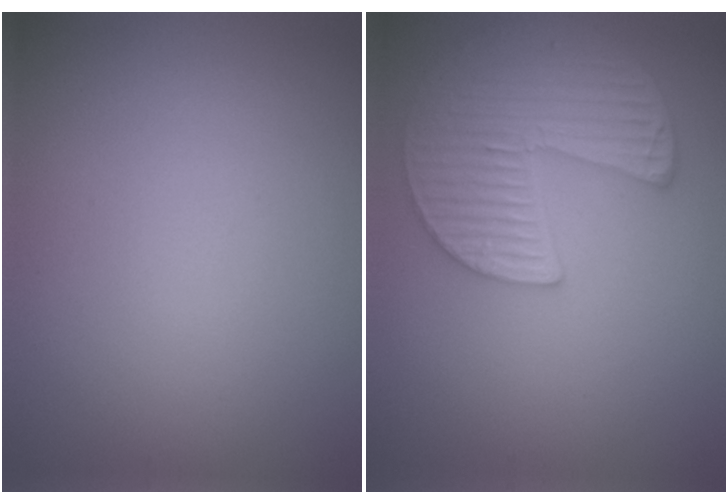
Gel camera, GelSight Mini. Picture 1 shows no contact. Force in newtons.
{"total": 5.4, "press": 4.7, "slide": 2.7}